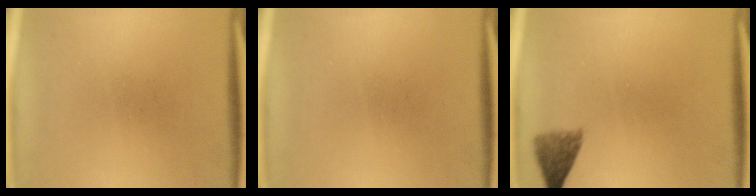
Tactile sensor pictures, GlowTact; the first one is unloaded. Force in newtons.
{"total": 0.0}
{"total": 3.0}